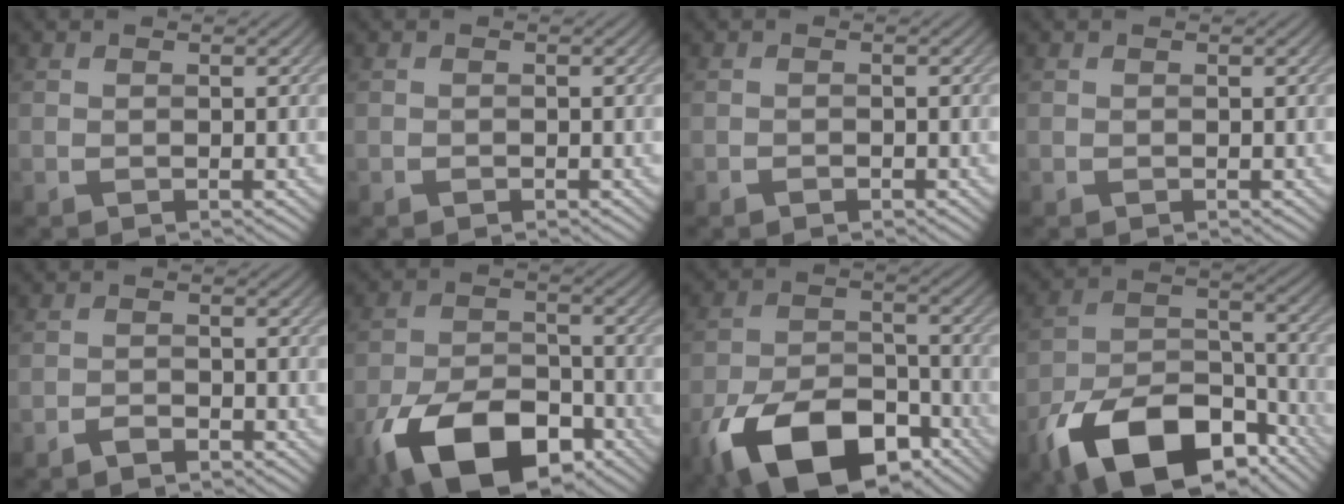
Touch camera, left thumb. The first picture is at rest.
{"total": 0.0}
{"total": 0.5, "force": [-0.4, 0.3, 0.2], "torque": [-0.004, 0.001, -0.009]}
{"total": 0.0}
{"total": 1.4, "force": [-1.2, 0.4, 0.6], "torque": [-0.009, 0.005, -0.027]}
{"total": 13.7, "force": [-7.8, 7.1, 8.7], "torque": [-0.187, -0.025, -0.140]}
{"total": 15.1, "force": [-8.8, 8.0, 9.3], "torque": [-0.191, -0.029, -0.155]}
{"total": 16.4, "force": [-10.2, 8.4, 9.7], "torque": [-0.191, -0.031, -0.177]}